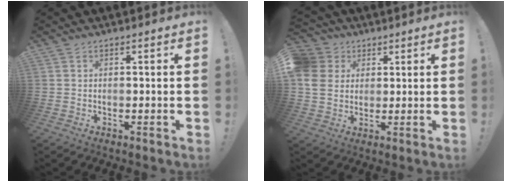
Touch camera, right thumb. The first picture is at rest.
{"total": 9.5, "force": [2.7, 8.5, 3.4], "torque": [-0.071, -0.007, 0.057]}